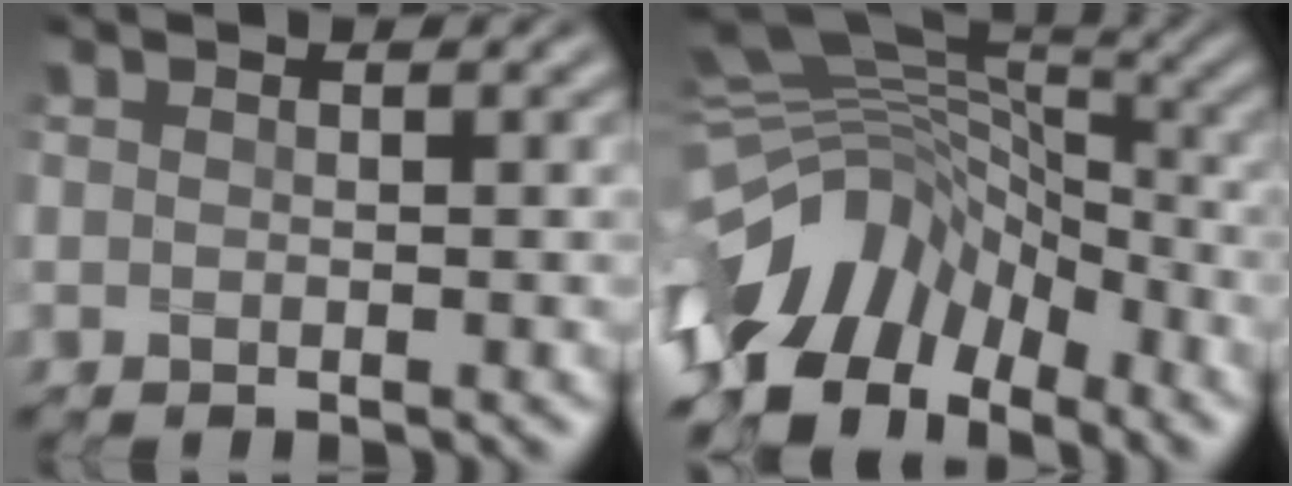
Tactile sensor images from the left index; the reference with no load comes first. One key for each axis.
{"total": 11.9, "fx": -6.6, "fy": 6.8, "fz": 7.1, "tx": -0.150, "ty": 0.023, "tz": -0.130}